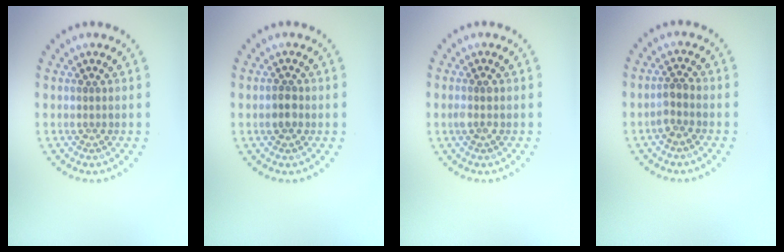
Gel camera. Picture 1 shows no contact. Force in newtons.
{"total": 1.4, "press": 1.4, "slide": 0.3}
{"total": 1.1, "press": 1.0, "slide": 0.3}
{"total": 1.9, "press": 1.6, "slide": 1.1}